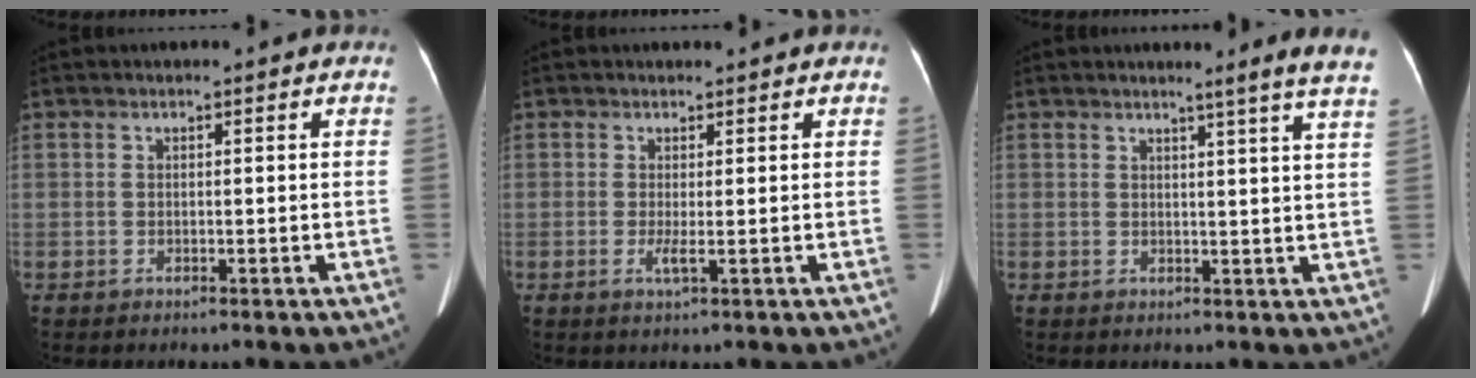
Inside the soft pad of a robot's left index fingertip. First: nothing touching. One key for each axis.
{"total": 1.7, "fx": 0.3, "fy": 0.1, "fz": 1.7, "tx": -0.038, "ty": 0.002, "tz": 0.007}
{"total": 6.1, "fx": 5.0, "fy": -1.4, "fz": 3.2, "tx": -0.040, "ty": -0.019, "tz": 0.043}